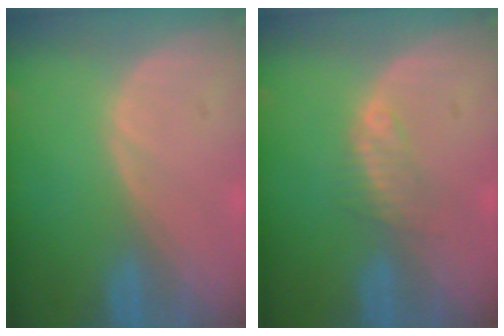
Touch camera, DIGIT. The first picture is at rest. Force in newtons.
{"total": 2.3, "press": 2.3, "slide": 0.2}